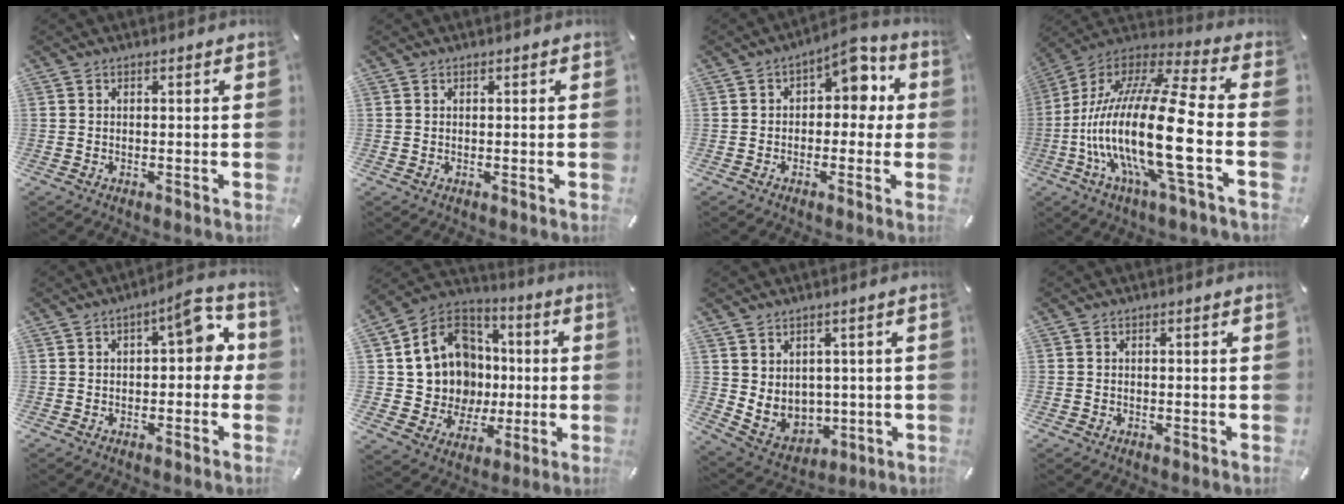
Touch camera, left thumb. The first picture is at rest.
{"total": 0.5, "force": [0.0, 0.5, 0.0], "torque": [0.000, 0.005, -0.002]}
{"total": 7.7, "force": [3.0, 4.7, 5.3], "torque": [-0.064, -0.022, 0.042]}
{"total": 24.6, "force": [-5.4, 5.8, 23.3], "torque": [-0.504, -0.004, -0.102]}
{"total": 8.1, "force": [2.2, 3.7, 6.9], "torque": [-0.094, -0.007, 0.029]}
{"total": 15.9, "force": [1.8, 14.8, 5.5], "torque": [-0.110, -0.026, 0.057]}
{"total": 6.8, "force": [3.2, 6.0, 0.6], "torque": [-0.022, -0.036, 0.073]}
{"total": 0.6, "force": [-0.4, 0.4, -0.1], "torque": [0.002, 0.003, -0.010]}